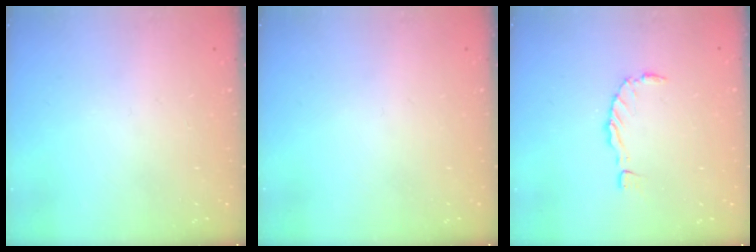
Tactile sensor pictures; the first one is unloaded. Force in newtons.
{"total": 0.0}
{"total": 0.0}